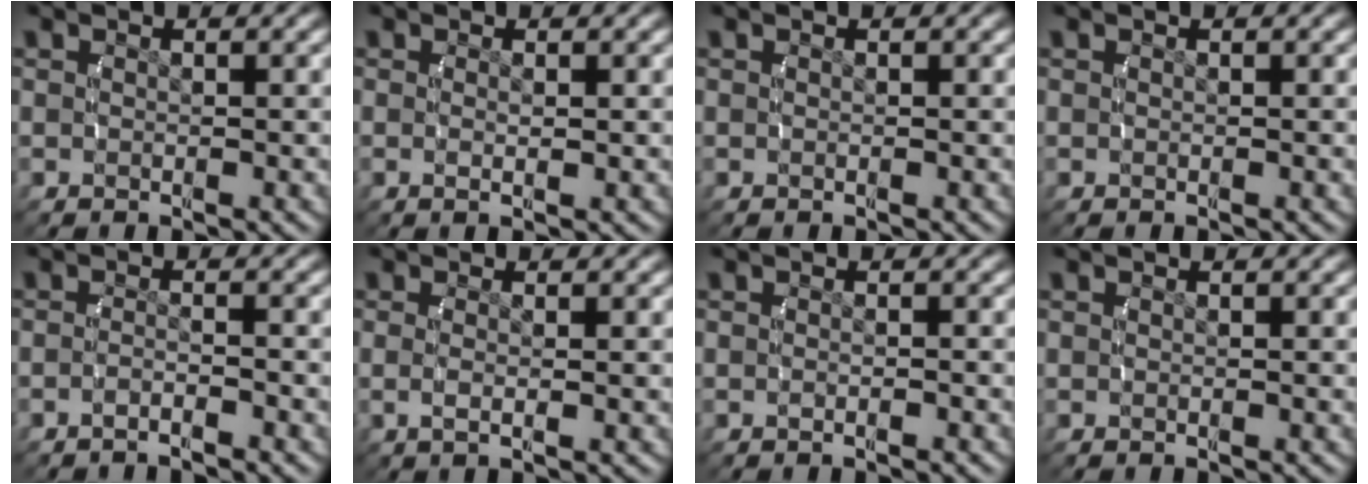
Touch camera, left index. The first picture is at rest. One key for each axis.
{"total": 0.8, "fx": -0.1, "fy": 0.0, "fz": 0.8, "tx": -0.022, "ty": -0.010, "tz": 0.004}
{"total": 0.0}
{"total": 0.0}
{"total": 2.0, "fx": -1.9, "fy": 0.1, "fz": 0.8, "tx": -0.017, "ty": -0.002, "tz": -0.033}
{"total": 1.5, "fx": -0.1, "fy": 0.2, "fz": 1.4, "tx": -0.042, "ty": -0.012, "tz": 0.005}
{"total": 0.9, "fx": -0.7, "fy": 0.2, "fz": 0.4, "tx": -0.012, "ty": 0.000, "tz": -0.013}
{"total": 0.0}